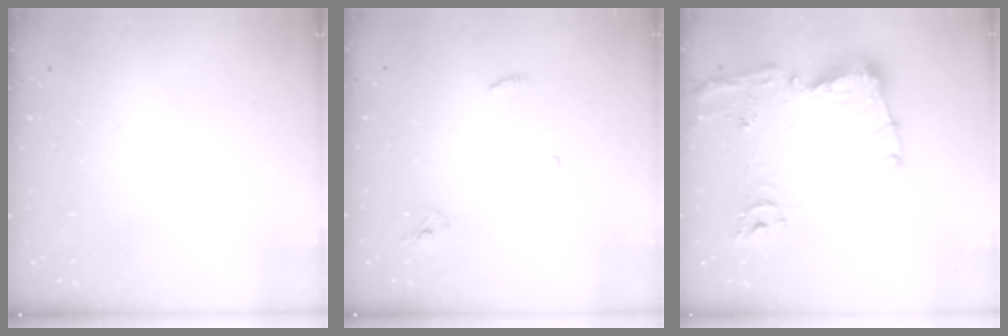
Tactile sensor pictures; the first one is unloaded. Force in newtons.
{"total": 2.9, "press": 2.9, "slide": 0.2}
{"total": 15.1, "press": 15.0, "slide": 1.6}